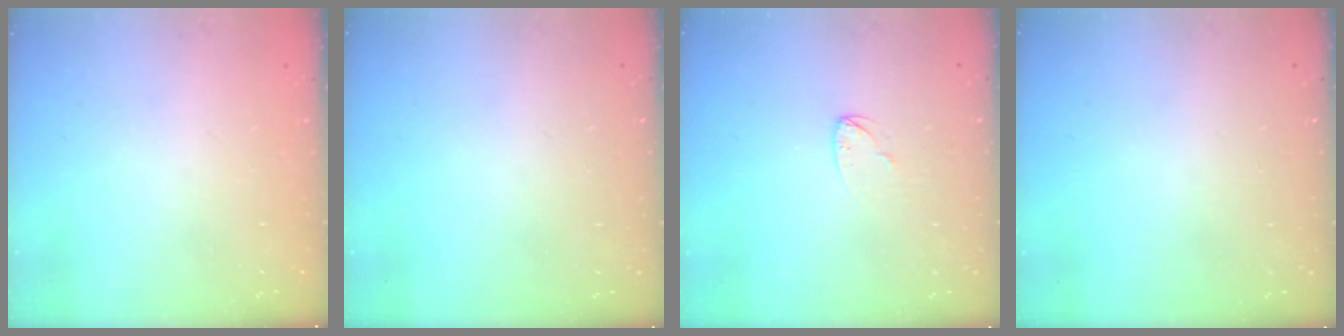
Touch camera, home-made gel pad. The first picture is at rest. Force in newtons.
{"total": 0.0}
{"total": 3.9, "press": 3.9, "slide": 0.4}
{"total": 0.0}